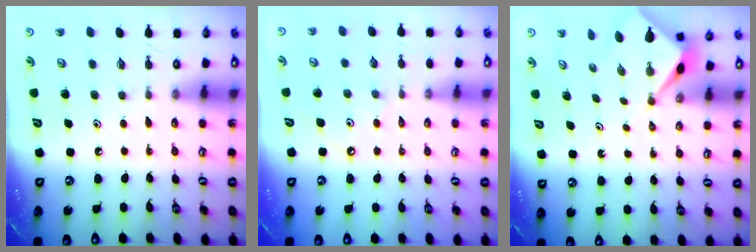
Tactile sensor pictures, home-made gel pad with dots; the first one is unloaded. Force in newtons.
{"total": 1.6, "press": 1.5, "slide": 0.4}
{"total": 2.7, "press": 2.7, "slide": 0.1}